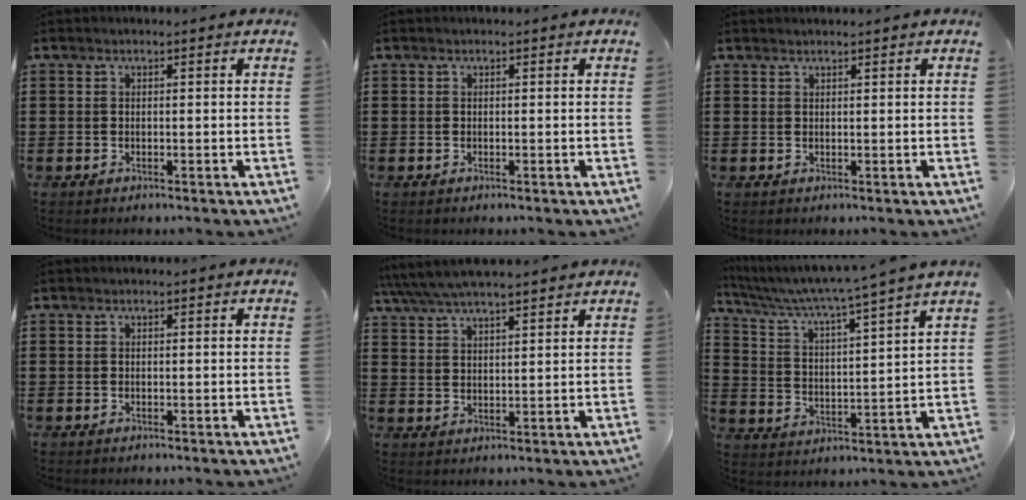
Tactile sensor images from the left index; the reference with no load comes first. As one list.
[{"total": 0.0}, {"total": 0.7, "force": [0.7, -0.1, 0.1], "torque": [-0.004, -0.002, 0.015]}, {"total": 0.0}, {"total": 4.9, "force": [4.5, 0.6, 1.9], "torque": [-0.051, -0.014, 0.079]}, {"total": 4.8, "force": [4.2, -1.3, 2.0], "torque": [-0.062, -0.040, 0.060]}]